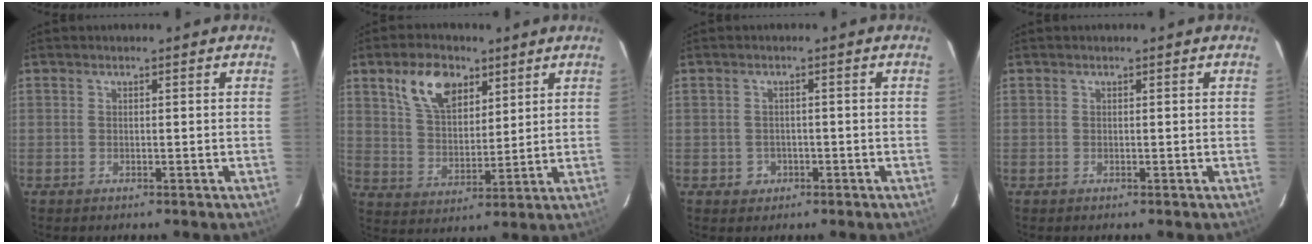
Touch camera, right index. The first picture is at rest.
{"total": 10.9, "force": [6.0, 6.2, 6.6], "torque": [-0.124, 0.019, 0.117]}
{"total": 2.6, "force": [-0.8, 2.4, 0.4], "torque": [-0.010, 0.003, -0.008]}
{"total": 0.0}